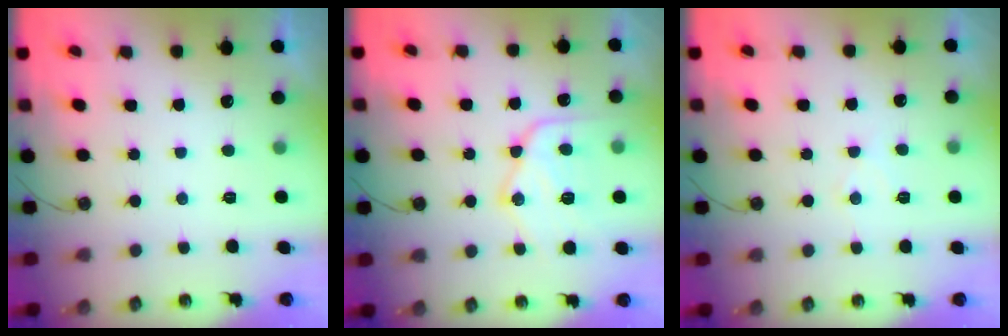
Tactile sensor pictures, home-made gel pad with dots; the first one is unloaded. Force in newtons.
{"total": 16.1, "press": 16.1, "slide": 1.3}
{"total": 5.5, "press": 5.4, "slide": 0.8}